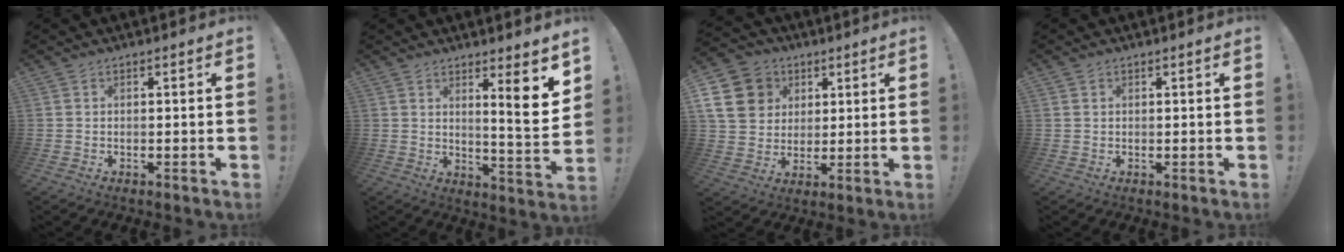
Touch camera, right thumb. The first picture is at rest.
{"total": 9.7, "force": [4.6, 0.3, 8.6], "torque": [-0.102, -0.048, 0.064]}
{"total": 15.4, "force": [4.5, 13.3, 6.1], "torque": [-0.087, -0.012, 0.101]}
{"total": 0.8, "force": [0.3, 0.6, 0.2], "torque": [-0.002, 0.002, 0.006]}